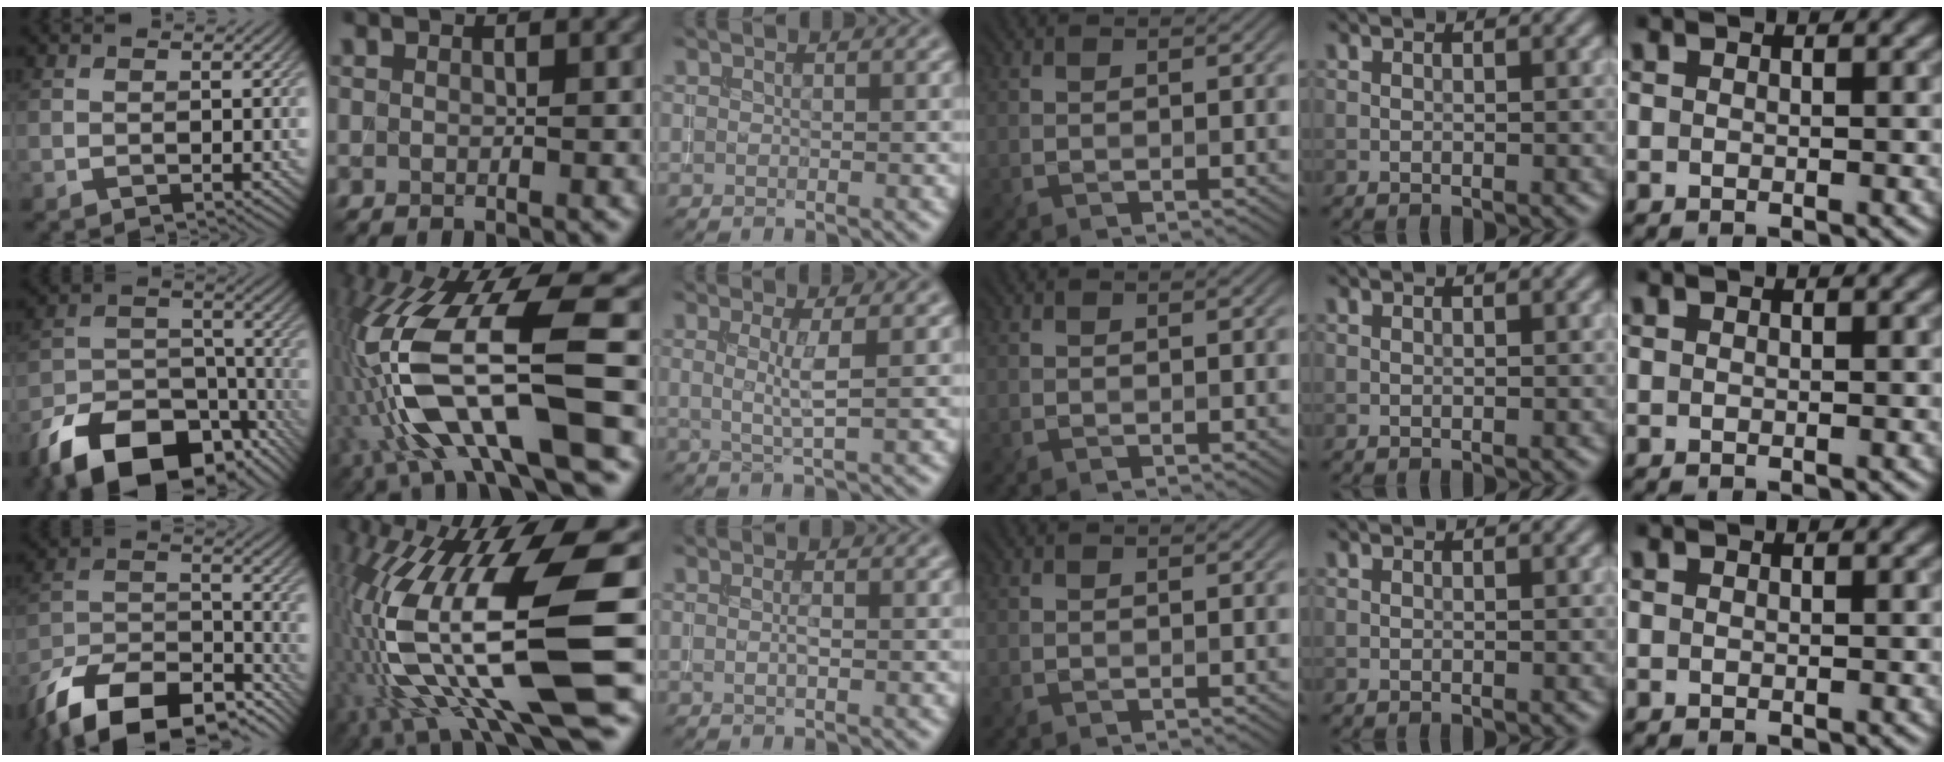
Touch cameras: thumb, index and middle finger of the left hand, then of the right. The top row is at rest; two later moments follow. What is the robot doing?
{"motion": "insert", "object": "drawer"}